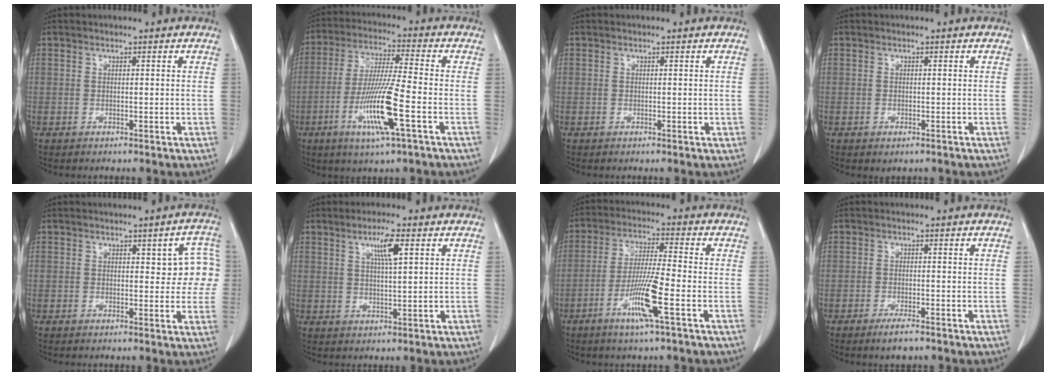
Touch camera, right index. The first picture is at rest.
{"total": 12.4, "force": [-4.3, -0.1, 11.6], "torque": [-0.231, -0.019, -0.084]}
{"total": 0.7, "force": [-0.1, 0.3, 0.6], "torque": [-0.011, -0.002, 0.002]}
{"total": 0.8, "force": [-0.5, 0.4, 0.5], "torque": [-0.011, -0.002, -0.002]}
{"total": 5.6, "force": [1.1, 2.4, 4.9], "torque": [-0.038, 0.017, 0.011]}
{"total": 4.6, "force": [2.0, 0.2, 4.1], "torque": [-0.072, -0.001, 0.035]}
{"total": 9.2, "force": [-3.9, -0.5, 8.3], "torque": [-0.163, -0.015, -0.078]}
{"total": 2.9, "force": [-2.1, 0.5, 2.0], "torque": [-0.038, -0.005, -0.035]}